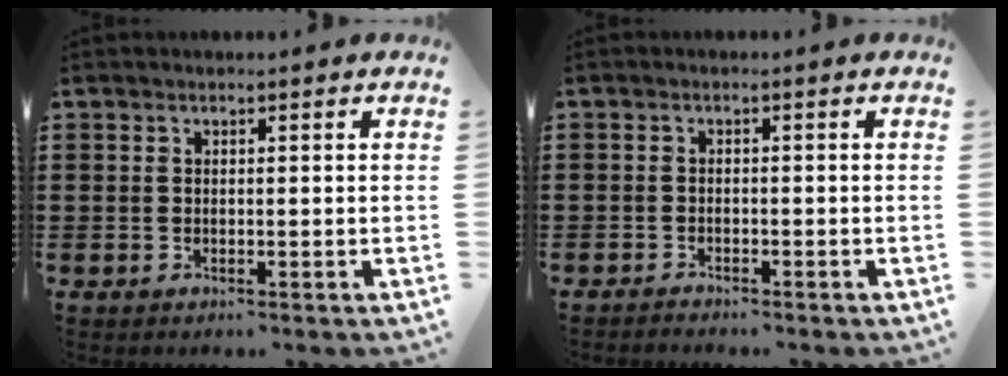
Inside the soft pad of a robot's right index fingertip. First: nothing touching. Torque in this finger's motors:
{"motor_torque": [-0.45, 0.50, -0.27, -0.14]}